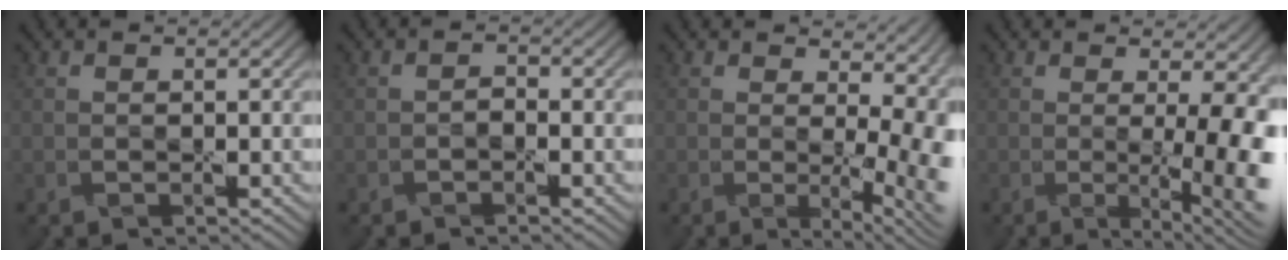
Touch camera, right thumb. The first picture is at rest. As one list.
[{"total": 0.7, "force": [-0.6, 0.3, 0.3], "torque": [-0.004, 0.004, -0.012]}, {"total": 10.3, "force": [0.9, 4.2, 9.3], "torque": [-0.089, 0.003, 0.021]}, {"total": 11.4, "force": [-0.7, 3.9, 10.7], "torque": [-0.102, -0.001, -0.009]}]